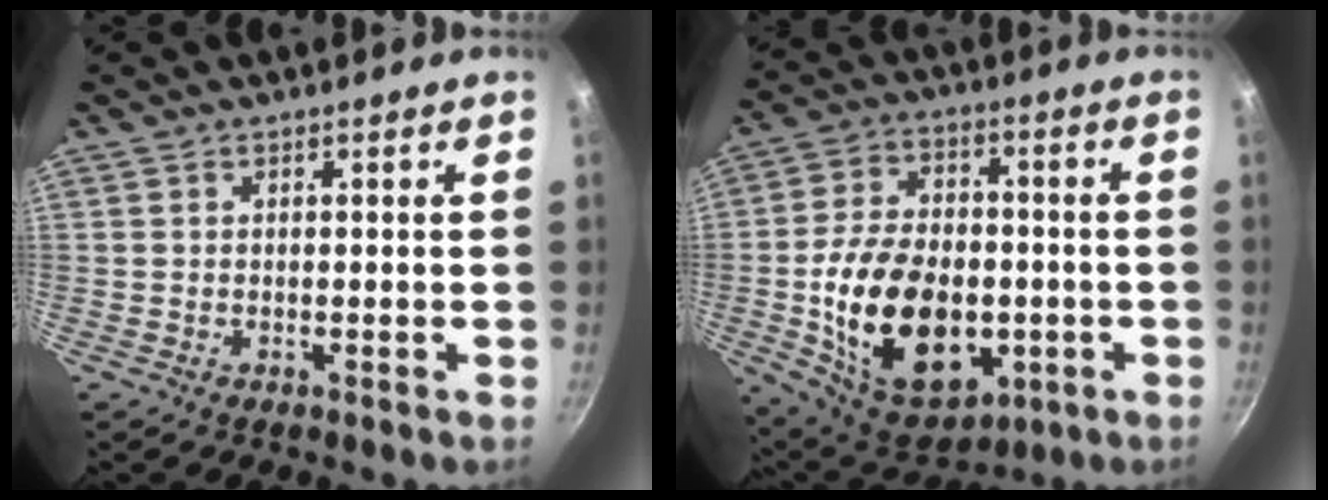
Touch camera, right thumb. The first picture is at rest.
{"total": 22.7, "force": [-4.2, 14.6, 16.8], "torque": [-0.265, 0.018, -0.054]}